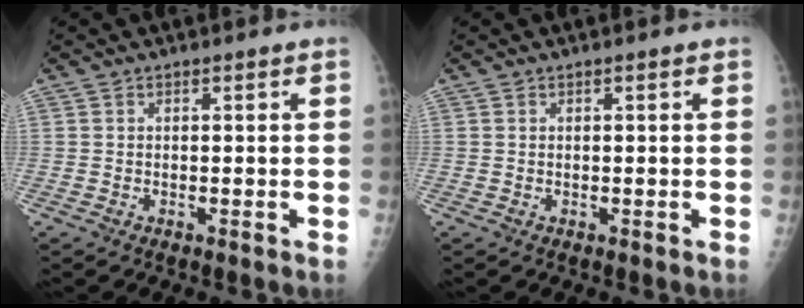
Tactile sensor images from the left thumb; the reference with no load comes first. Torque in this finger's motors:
{"motor_torque": [0.01, 0.02, -0.09, -0.12, 0.00]}